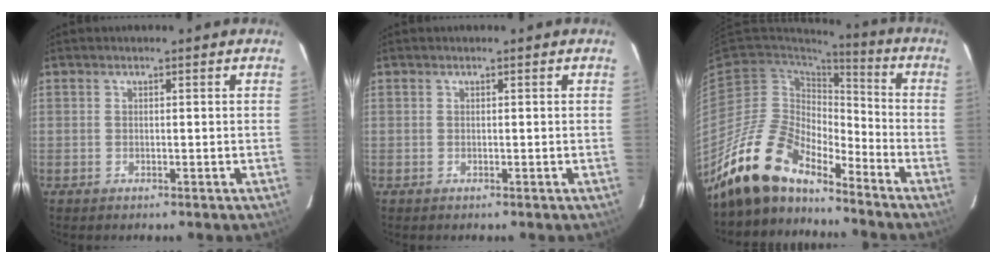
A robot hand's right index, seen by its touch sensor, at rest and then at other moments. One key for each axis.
{"total": 0.0}
{"total": 15.9, "fx": -13.5, "fy": 5.3, "fz": 6.5, "tx": -0.126, "ty": 0.001, "tz": -0.255}